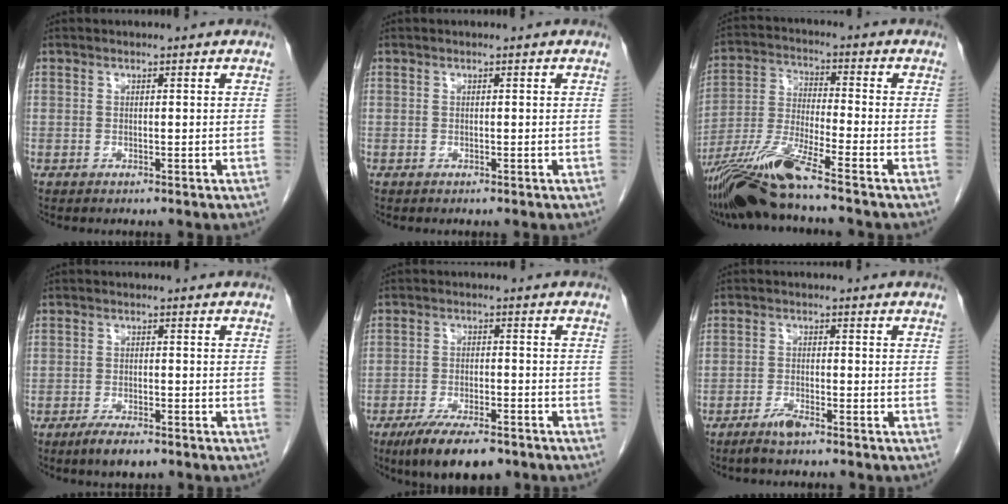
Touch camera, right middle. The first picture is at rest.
{"total": 0.0}
{"total": 11.9, "force": [-8.9, -0.8, 7.8], "torque": [-0.163, -0.024, -0.171]}
{"total": 3.9, "force": [-2.8, 1.0, 2.5], "torque": [-0.048, -0.004, -0.047]}
{"total": 9.6, "force": [-6.9, 2.8, 6.1], "torque": [-0.099, -0.013, -0.111]}
{"total": 2.6, "force": [-2.1, 0.1, 1.5], "torque": [-0.035, -0.003, -0.043]}